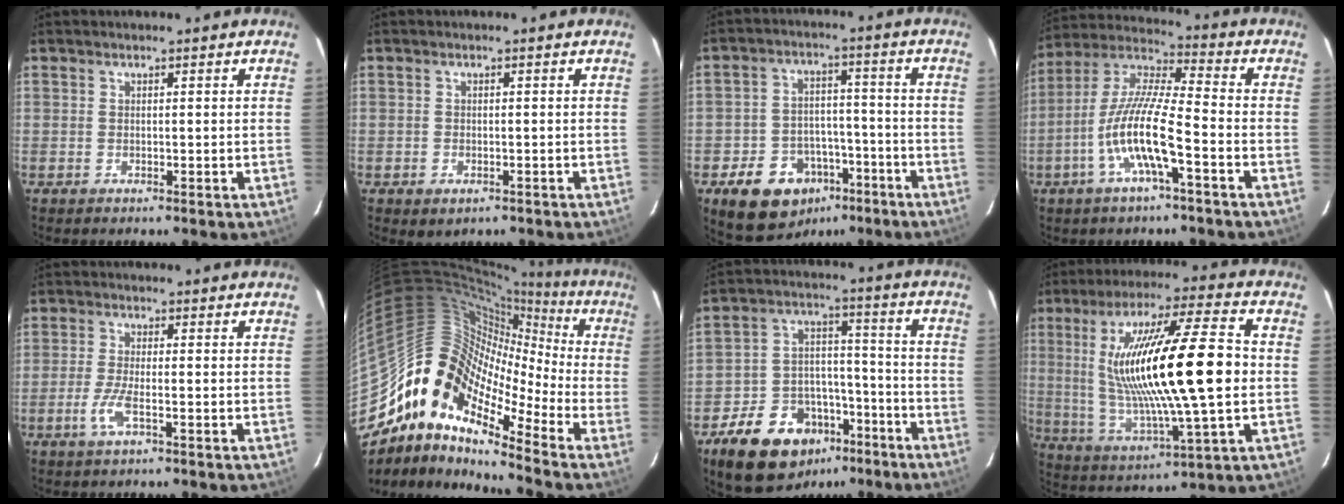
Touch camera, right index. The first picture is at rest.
{"total": 2.4, "force": [-1.1, 1.8, 1.1], "torque": [-0.021, -0.006, -0.011]}
{"total": 13.7, "force": [-7.9, 9.9, 5.2], "torque": [-0.122, 0.029, -0.096]}
{"total": 13.0, "force": [-5.1, 1.8, 11.9], "torque": [-0.237, -0.002, -0.101]}
{"total": 4.5, "force": [-1.9, 0.7, 4.1], "torque": [-0.090, -0.007, -0.041]}
{"total": 13.6, "force": [-7.8, 7.5, 8.1], "torque": [-0.112, 0.014, -0.174]}
{"total": 17.5, "force": [-10.9, 11.2, 7.8], "torque": [-0.171, 0.038, -0.156]}
{"total": 23.6, "force": [1.6, 3.3, 23.3], "torque": [-0.425, -0.004, 0.044]}